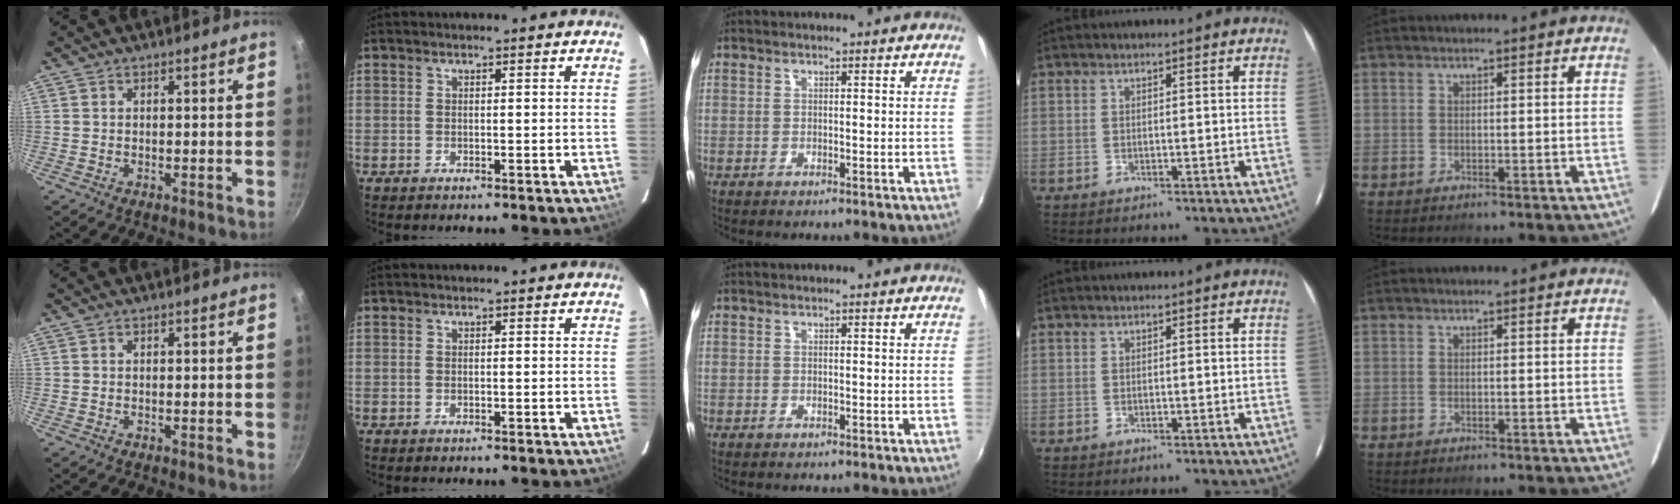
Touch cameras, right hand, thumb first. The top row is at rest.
{}